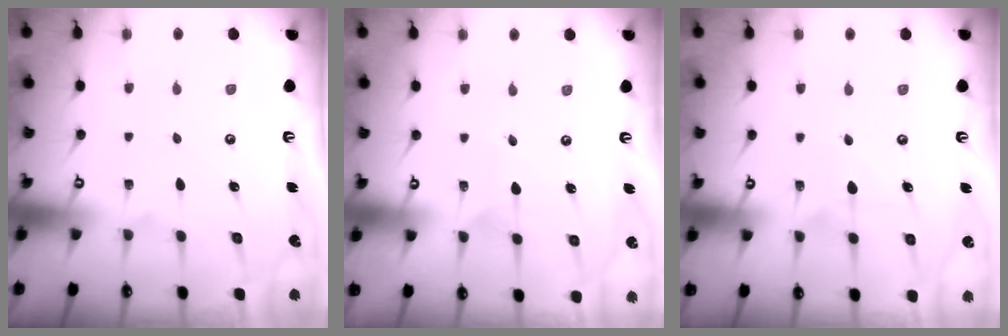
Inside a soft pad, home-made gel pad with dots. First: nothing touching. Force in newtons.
{"total": 5.9, "press": 5.9, "slide": 0.5}
{"total": 5.1, "press": 5.1, "slide": 0.5}